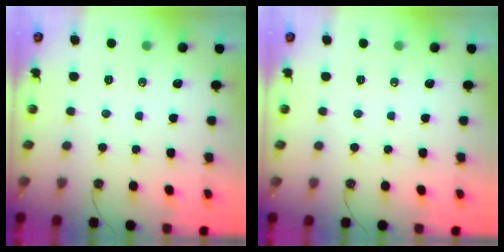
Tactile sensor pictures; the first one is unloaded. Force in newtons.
{"total": 0.0}